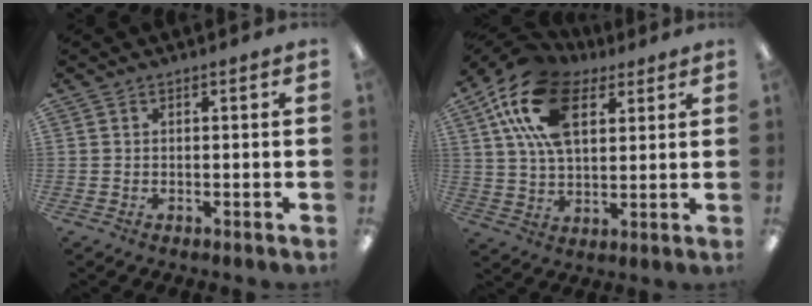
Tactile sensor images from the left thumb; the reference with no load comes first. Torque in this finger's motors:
{"motor_torque": [-0.06, 0.36, 1.40, -1.36, 0.68]}